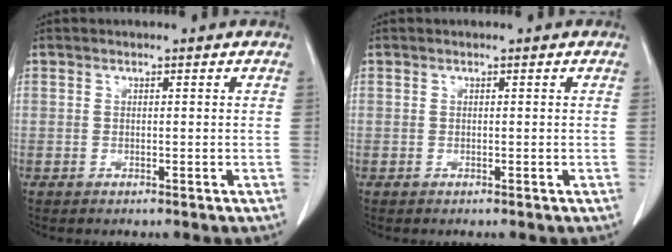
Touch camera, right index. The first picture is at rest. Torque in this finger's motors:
{"motor_torque": [0.00, 0.00, 0.00, 0.00]}